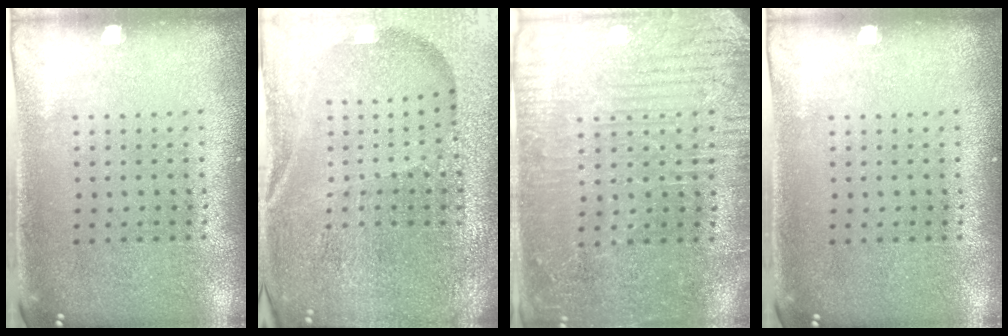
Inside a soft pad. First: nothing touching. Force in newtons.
{"total": 5.0, "press": 4.7, "slide": 1.7}
{"total": 3.4, "press": 3.3, "slide": 0.9}
{"total": 0.0}